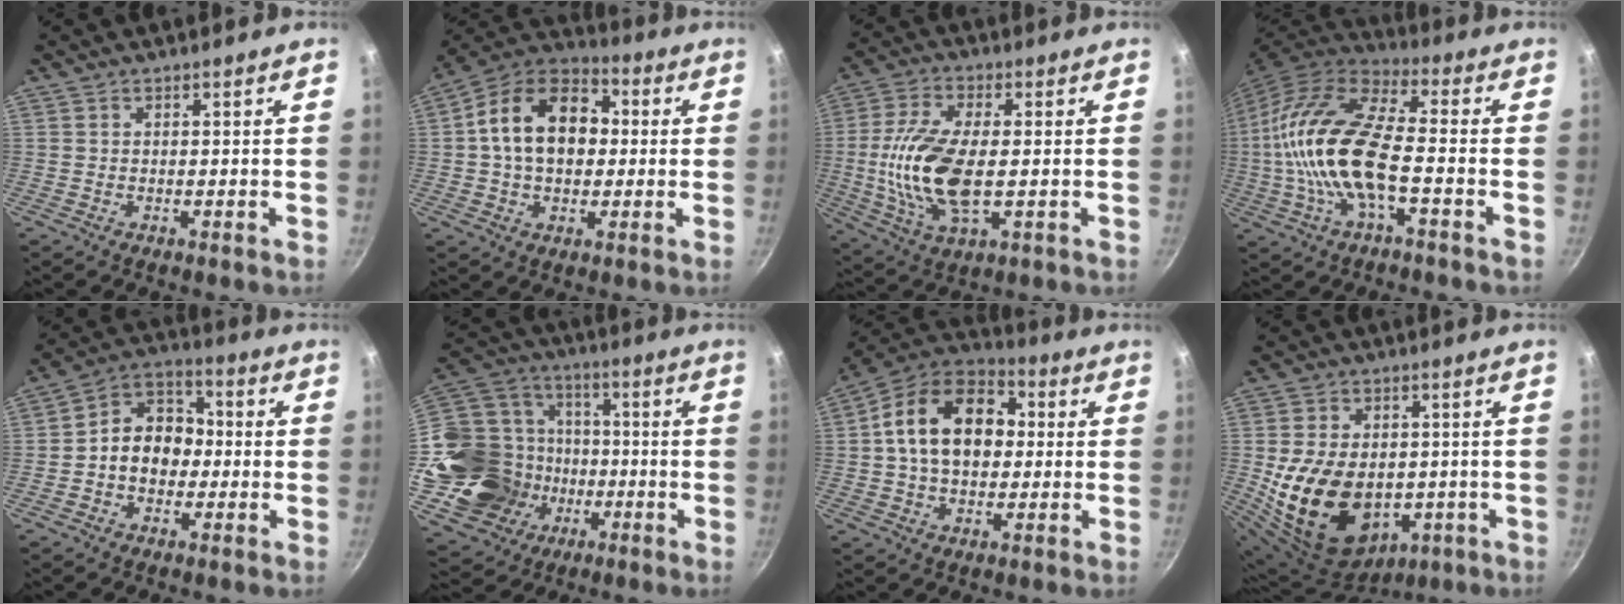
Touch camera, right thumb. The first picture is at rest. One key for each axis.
{"total": 16.5, "fx": 1.4, "fy": 11.5, "fz": 11.8, "tx": -0.163, "ty": 0.033, "tz": 0.006}
{"total": 15.3, "fx": -0.7, "fy": 7.2, "fz": 13.5, "tx": -0.275, "ty": 0.001, "tz": -0.018}
{"total": 19.4, "fx": -2.6, "fy": 7.7, "fz": 17.6, "tx": -0.344, "ty": 0.031, "tz": -0.063}
{"total": 11.1, "fx": -1.1, "fy": 8.7, "fz": 6.8, "tx": -0.059, "ty": 0.035, "tz": -0.036}
{"total": 23.8, "fx": -5.3, "fy": 20.4, "fz": 11.1, "tx": -0.205, "ty": 0.060, "tz": -0.066}
{"total": 17.8, "fx": 1.8, "fy": 12.3, "fz": 12.7, "tx": -0.182, "ty": 0.033, "tz": 0.012}
{"total": 19.0, "fx": -2.5, "fy": 13.6, "fz": 13.0, "tx": -0.217, "ty": 0.003, "tz": -0.017}